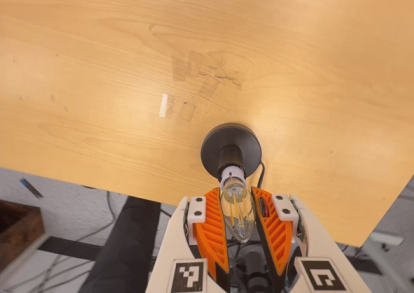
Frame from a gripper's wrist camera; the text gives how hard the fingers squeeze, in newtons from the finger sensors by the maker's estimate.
{"total": 9.6, "left": 8.7, "right": 10.5}